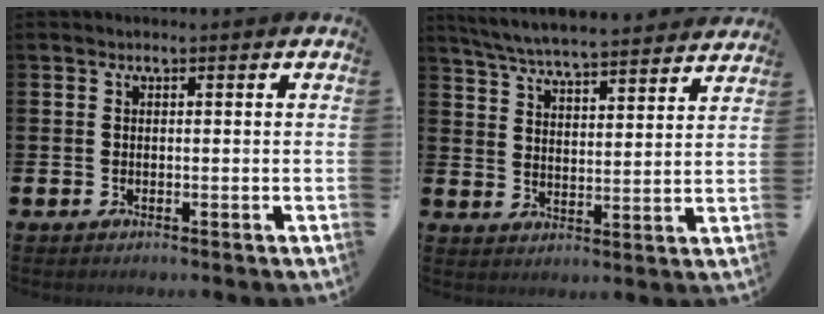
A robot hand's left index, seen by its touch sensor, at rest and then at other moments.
{"total": 6.6, "force": [6.4, 0.3, 1.5], "torque": [-0.057, -0.043, 0.113]}